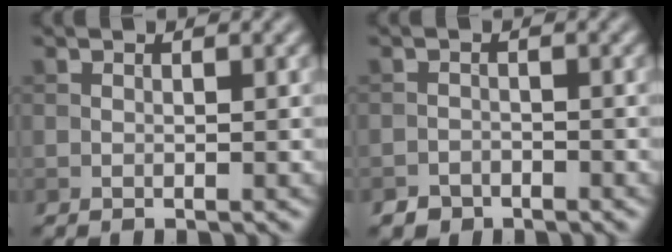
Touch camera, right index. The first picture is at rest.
{"total": 2.5, "force": [-2.1, 1.3, 0.2], "torque": [0.000, 0.004, -0.033]}